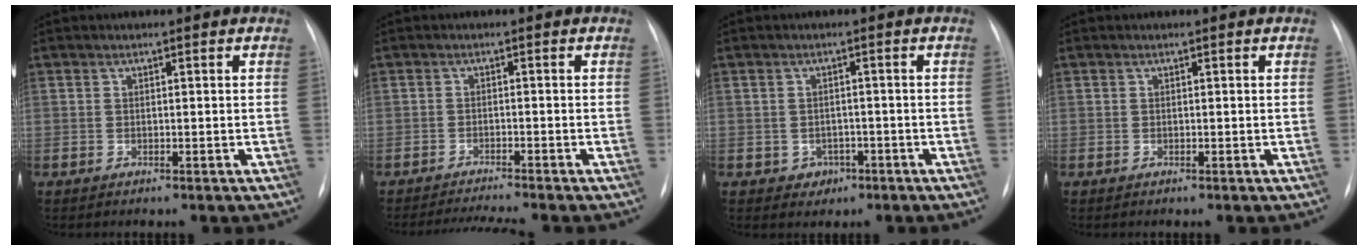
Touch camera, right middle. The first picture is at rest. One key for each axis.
{"total": 5.2, "fx": -4.7, "fy": -1.4, "fz": 1.7, "tx": -0.028, "ty": -0.015, "tz": -0.076}
{"total": 2.6, "fx": -1.2, "fy": 2.3, "fz": 0.6, "tx": -0.003, "ty": 0.009, "tz": -0.010}
{"total": 0.0}